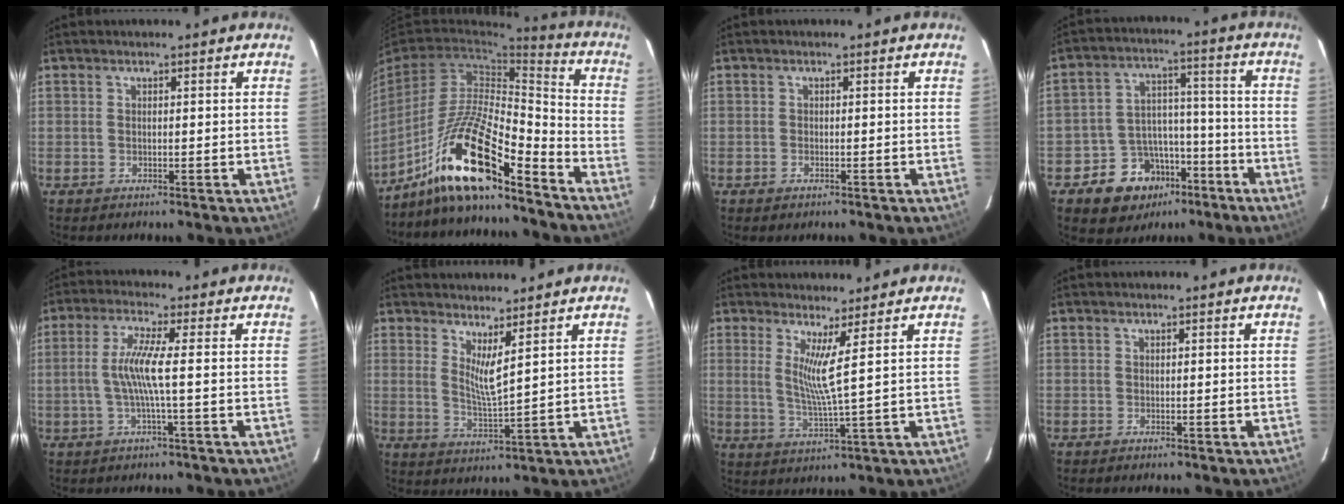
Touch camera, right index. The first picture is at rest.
{"total": 16.9, "force": [-12.1, 3.3, 11.3], "torque": [-0.226, -0.008, -0.231]}
{"total": 0.8, "force": [-0.5, 0.5, 0.4], "torque": [-0.007, -0.001, -0.010]}
{"total": 12.2, "force": [-7.5, 8.8, 3.8], "torque": [-0.079, 0.041, -0.103]}
{"total": 6.3, "force": [-0.9, -0.6, 6.2], "torque": [-0.135, 0.000, -0.014]}
{"total": 4.9, "force": [3.2, 0.0, 3.6], "torque": [-0.066, -0.018, 0.054]}
{"total": 5.3, "force": [2.3, -1.1, 4.6], "torque": [-0.085, -0.021, 0.037]}
{"total": 0.0}